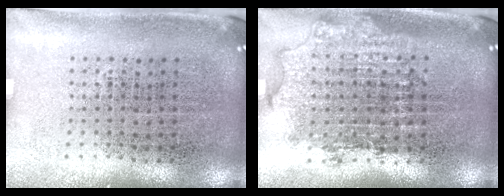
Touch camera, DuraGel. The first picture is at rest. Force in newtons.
{"total": 1.8, "press": 1.4, "slide": 1.1}